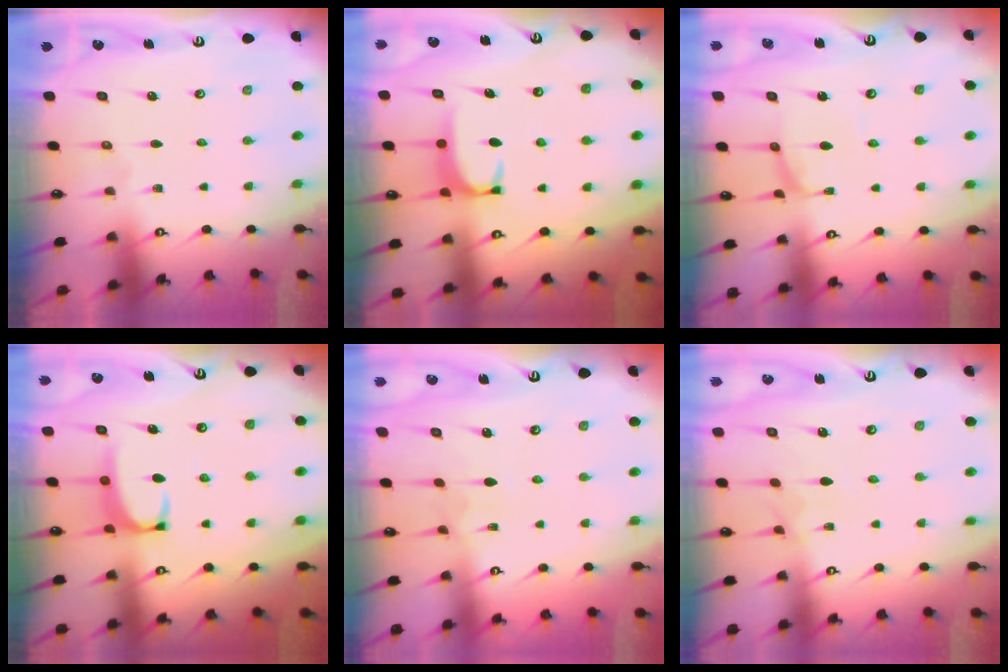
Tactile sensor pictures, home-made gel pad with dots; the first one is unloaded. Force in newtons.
{"total": 1.8, "press": 1.8, "slide": 0.5}
{"total": 0.9, "press": 0.6, "slide": 0.6}
{"total": 2.1, "press": 2.1, "slide": 0.6}
{"total": 2.9, "press": 2.9, "slide": 0.2}
{"total": 2.1, "press": 2.1, "slide": 0.4}